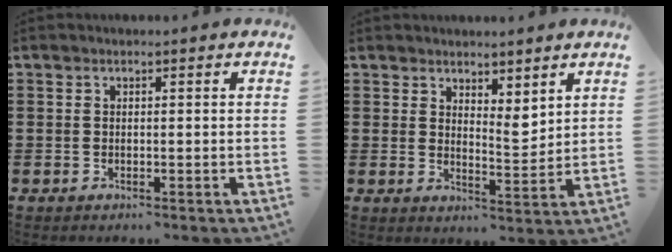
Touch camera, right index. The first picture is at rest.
{"total": 2.2, "force": [1.9, 0.9, 0.6], "torque": [-0.009, 0.004, 0.035]}